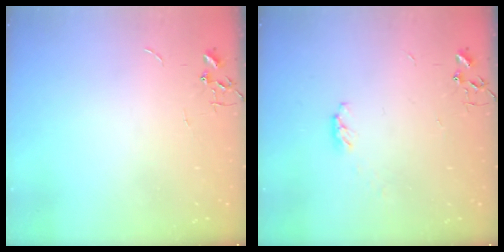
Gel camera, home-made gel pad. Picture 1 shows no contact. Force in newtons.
{"total": 3.5, "press": 3.4, "slide": 0.3}